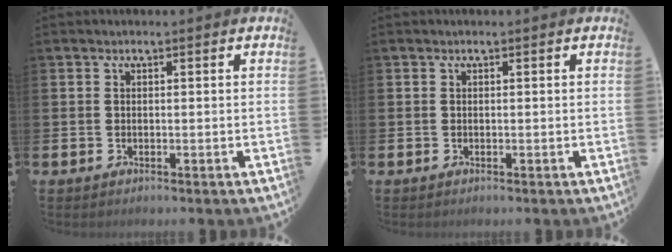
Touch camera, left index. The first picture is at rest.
{"total": 0.0}